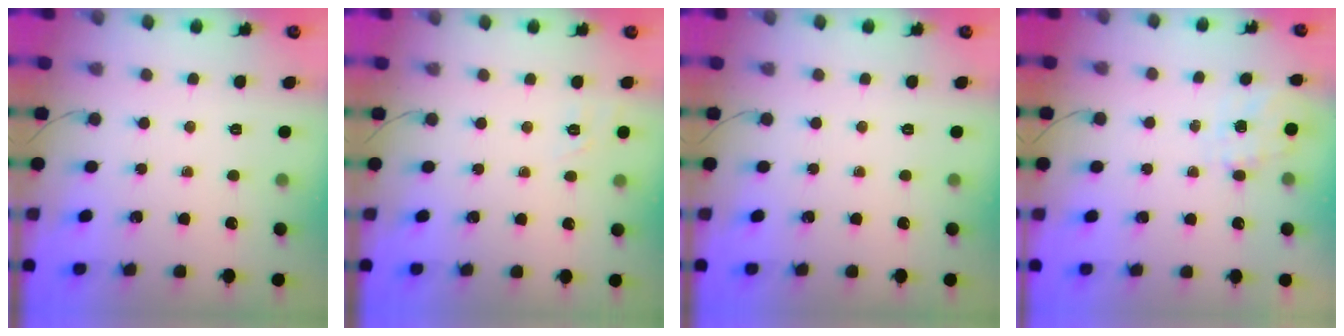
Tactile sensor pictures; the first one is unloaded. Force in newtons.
{"total": 1.6, "press": 0.2, "slide": 1.6}
{"total": 0.0}
{"total": 3.0, "press": 2.9, "slide": 1.0}